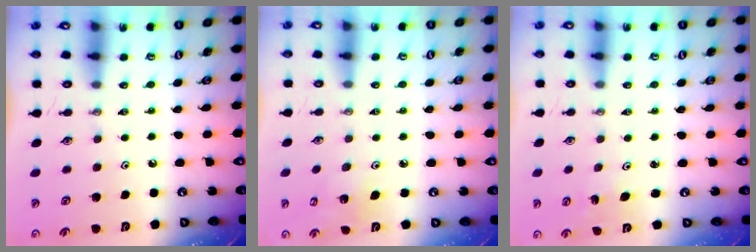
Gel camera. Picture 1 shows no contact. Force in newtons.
{"total": 6.1, "press": 6.1, "slide": 0.7}
{"total": 2.3, "press": 2.3, "slide": 0.3}